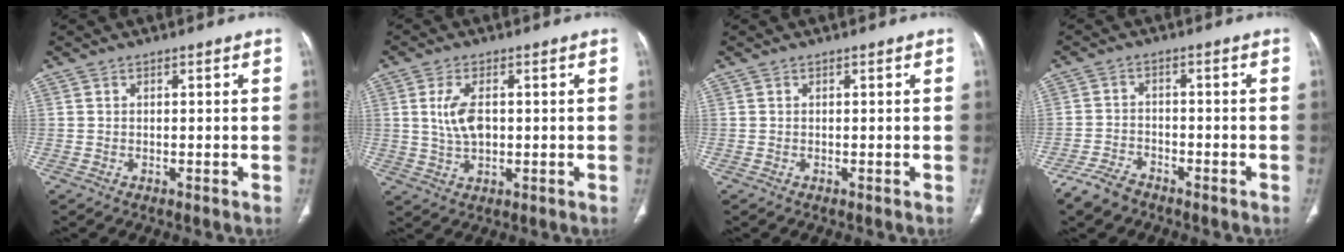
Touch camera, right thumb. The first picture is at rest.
{"total": 6.4, "force": [0.8, 3.5, 5.2], "torque": [-0.107, -0.001, 0.018]}
{"total": 0.0}
{"total": 5.5, "force": [-4.3, 2.7, 1.9], "torque": [-0.044, 0.016, -0.080]}